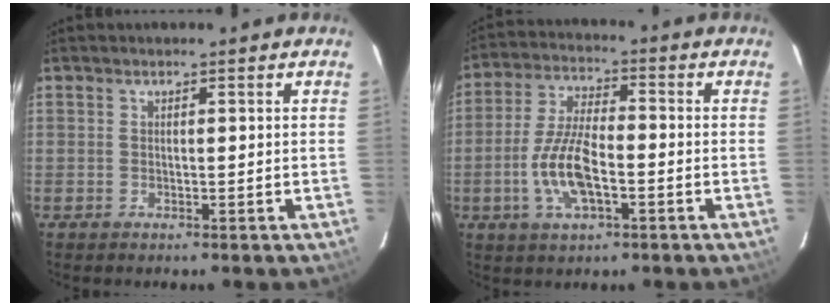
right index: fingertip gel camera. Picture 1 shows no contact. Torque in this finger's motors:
{"motor_torque": [1.68, -0.12, 0.86, 0.13]}